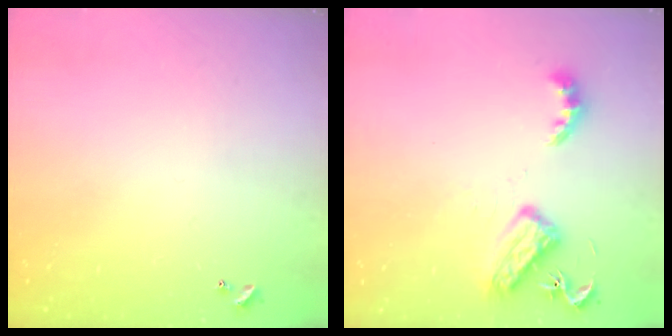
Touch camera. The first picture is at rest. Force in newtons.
{"total": 6.9, "press": 6.9, "slide": 0.5}